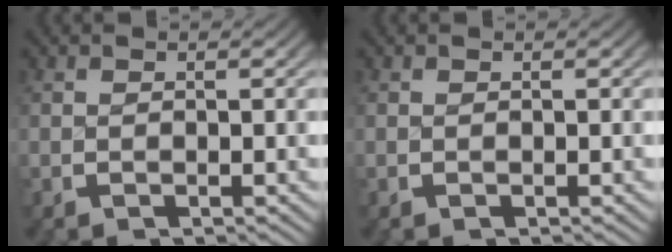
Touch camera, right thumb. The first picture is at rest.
{"total": 0.0}